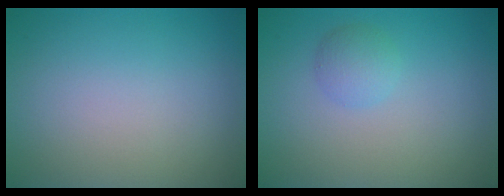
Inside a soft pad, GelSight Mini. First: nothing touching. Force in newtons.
{"total": 1.7, "press": 1.7, "slide": 0.1}